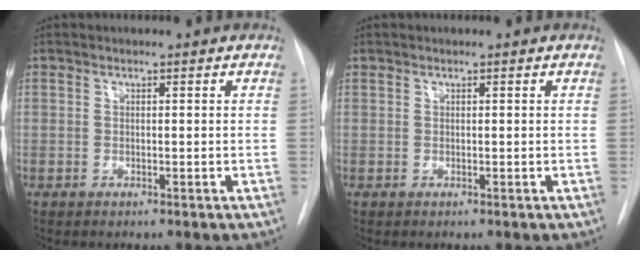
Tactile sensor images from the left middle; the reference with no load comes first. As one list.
[{"total": 0.0}]